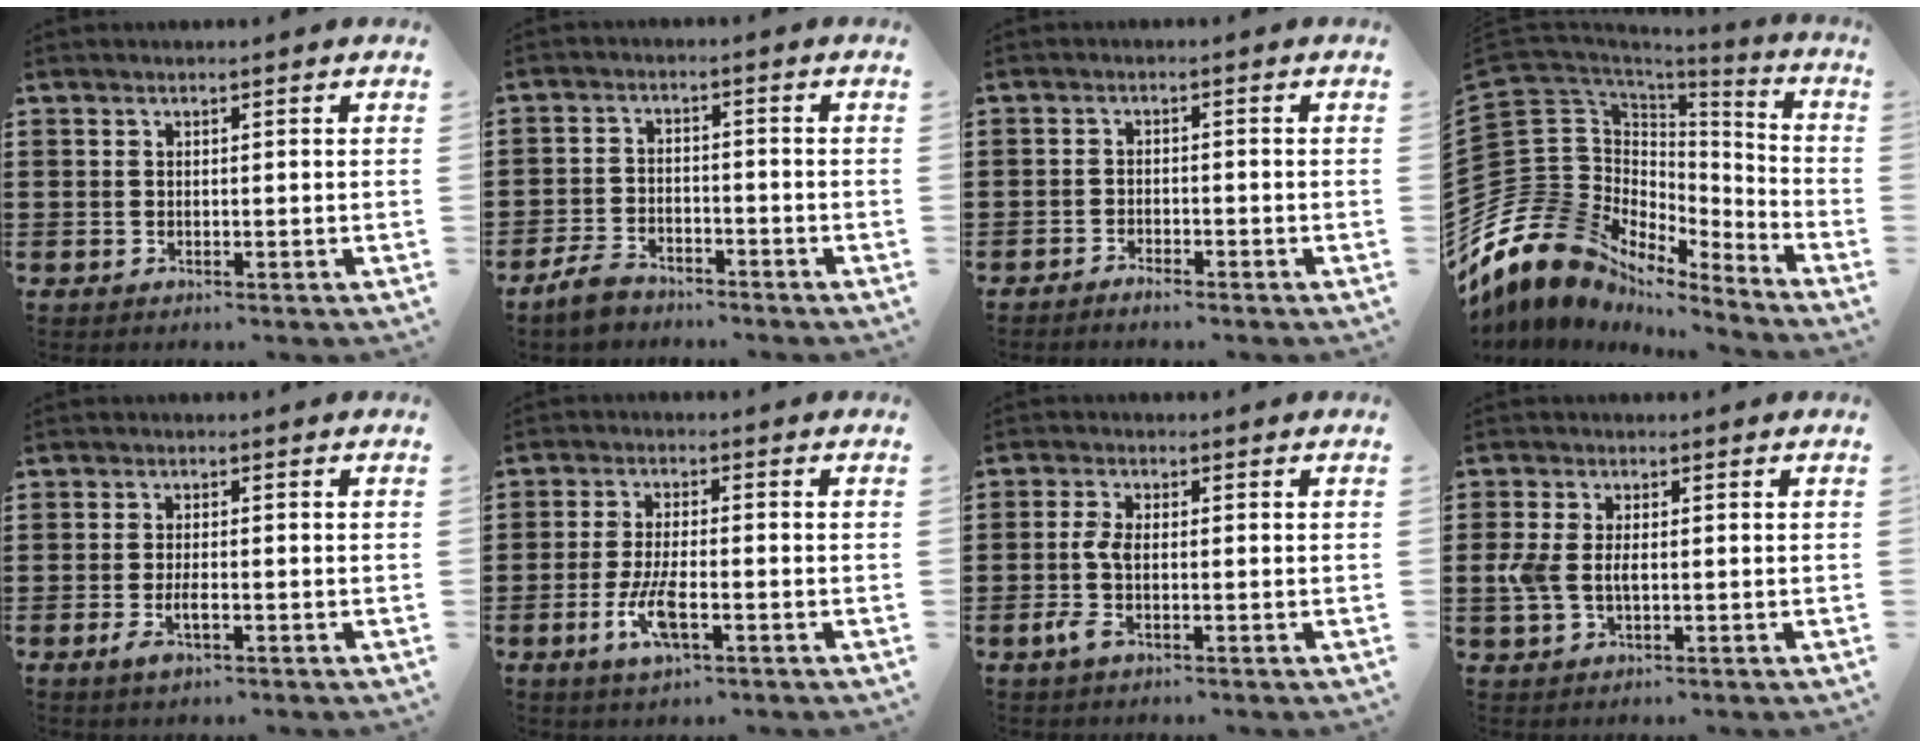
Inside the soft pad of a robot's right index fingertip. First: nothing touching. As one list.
[{"total": 3.9, "force": [-3.6, 1.3, 1.0], "torque": [-0.036, 0.005, -0.076]}, {"total": 2.9, "force": [-2.8, 0.4, 0.3], "torque": [-0.013, 0.003, -0.059]}, {"total": 15.0, "force": [-6.4, 11.5, 7.1], "torque": [-0.208, -0.024, -0.113]}, {"total": 3.2, "force": [-1.3, 0.8, 2.8], "torque": [-0.054, -0.003, -0.025]}, {"total": 6.2, "force": [-2.5, 1.8, 5.4], "torque": [-0.121, -0.014, -0.049]}, {"total": 3.7, "force": [-1.0, 1.2, 3.3], "torque": [-0.088, -0.008, -0.025]}, {"total": 3.8, "force": [-0.3, 2.1, 3.1], "torque": [-0.082, -0.003, -0.013]}]